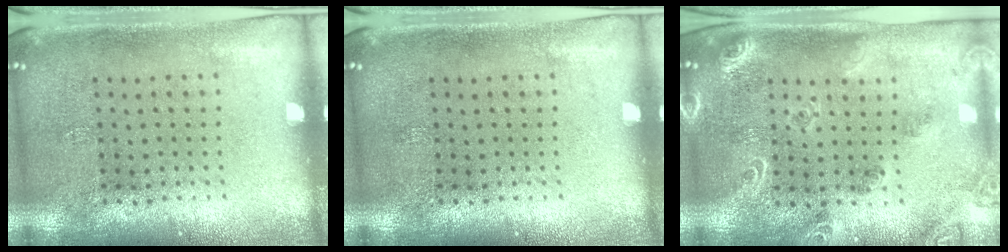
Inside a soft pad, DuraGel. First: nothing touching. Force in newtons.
{"total": 0.0}
{"total": 1.8, "press": 1.7, "slide": 0.4}